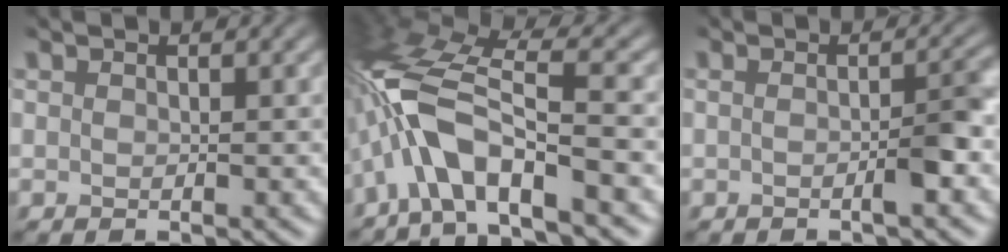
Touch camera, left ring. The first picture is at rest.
{"total": 8.3, "force": [-4.3, 2.2, 6.8], "torque": [-0.141, 0.020, -0.095]}
{"total": 2.7, "force": [-1.3, 0.6, 2.3], "torque": [-0.033, 0.003, -0.026]}